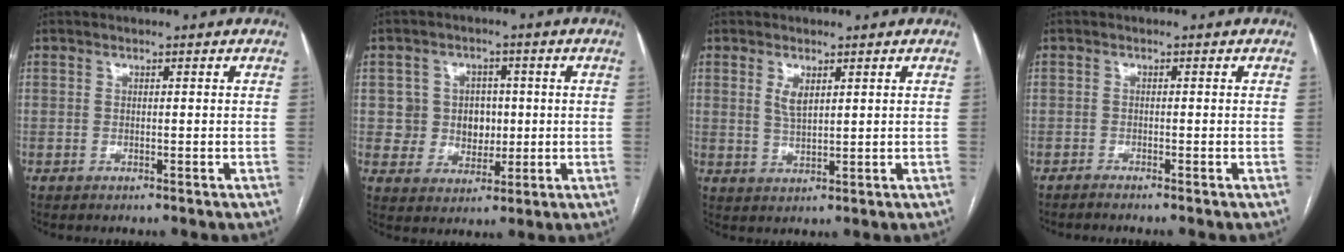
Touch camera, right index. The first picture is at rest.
{"total": 6.1, "force": [0.9, 5.8, 1.6], "torque": [-0.021, 0.019, 0.024]}
{"total": 2.9, "force": [1.4, 1.0, 2.4], "torque": [-0.052, -0.004, 0.033]}
{"total": 1.8, "force": [-1.6, -0.4, 0.8], "torque": [-0.009, 0.003, -0.024]}